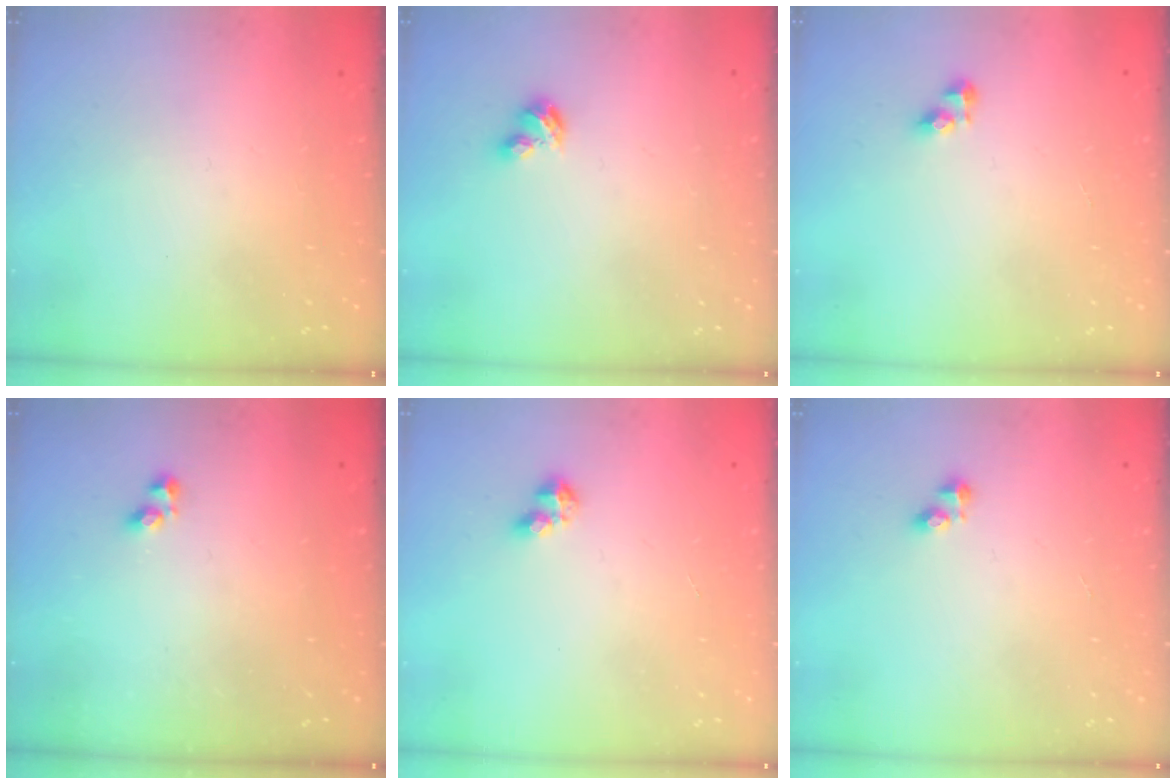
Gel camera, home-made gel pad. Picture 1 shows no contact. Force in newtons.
{"total": 2.9, "press": 2.8, "slide": 0.5}
{"total": 3.4, "press": 3.4, "slide": 0.4}
{"total": 1.6, "press": 1.5, "slide": 0.3}
{"total": 3.4, "press": 3.4, "slide": 0.5}
{"total": 2.6, "press": 2.6, "slide": 0.4}